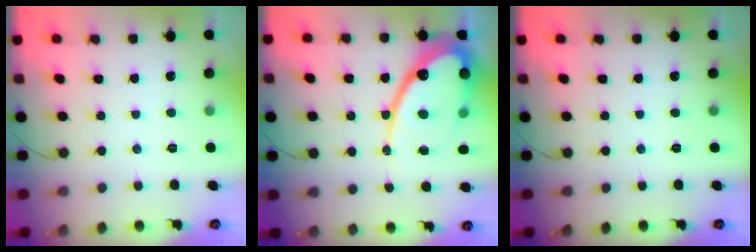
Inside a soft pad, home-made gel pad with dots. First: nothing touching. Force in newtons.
{"total": 19.9, "press": 19.8, "slide": 1.7}
{"total": 0.0}